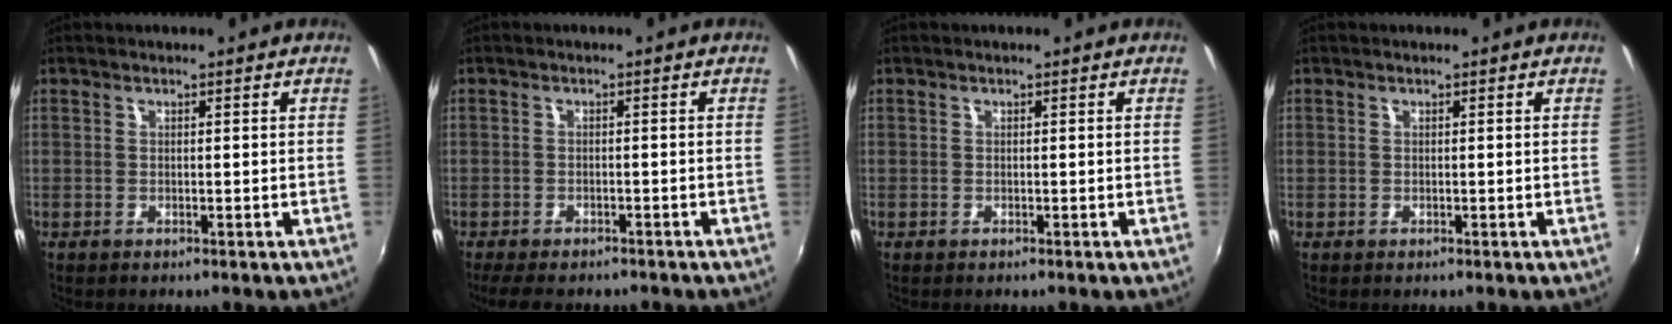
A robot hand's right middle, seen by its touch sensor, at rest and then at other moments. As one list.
[{"total": 6.7, "force": [-5.5, 2.3, 3.0], "torque": [-0.073, -0.018, -0.088]}, {"total": 0.0}, {"total": 0.0}]